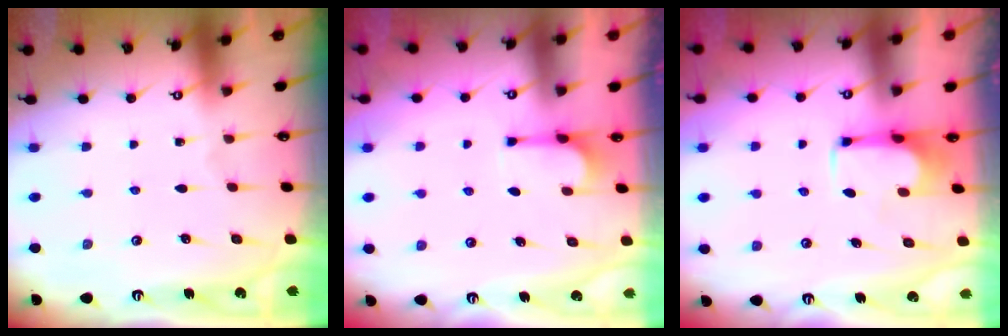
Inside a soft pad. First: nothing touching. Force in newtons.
{"total": 3.6, "press": 3.4, "slide": 0.9}
{"total": 0.8, "press": 0.1, "slide": 0.8}